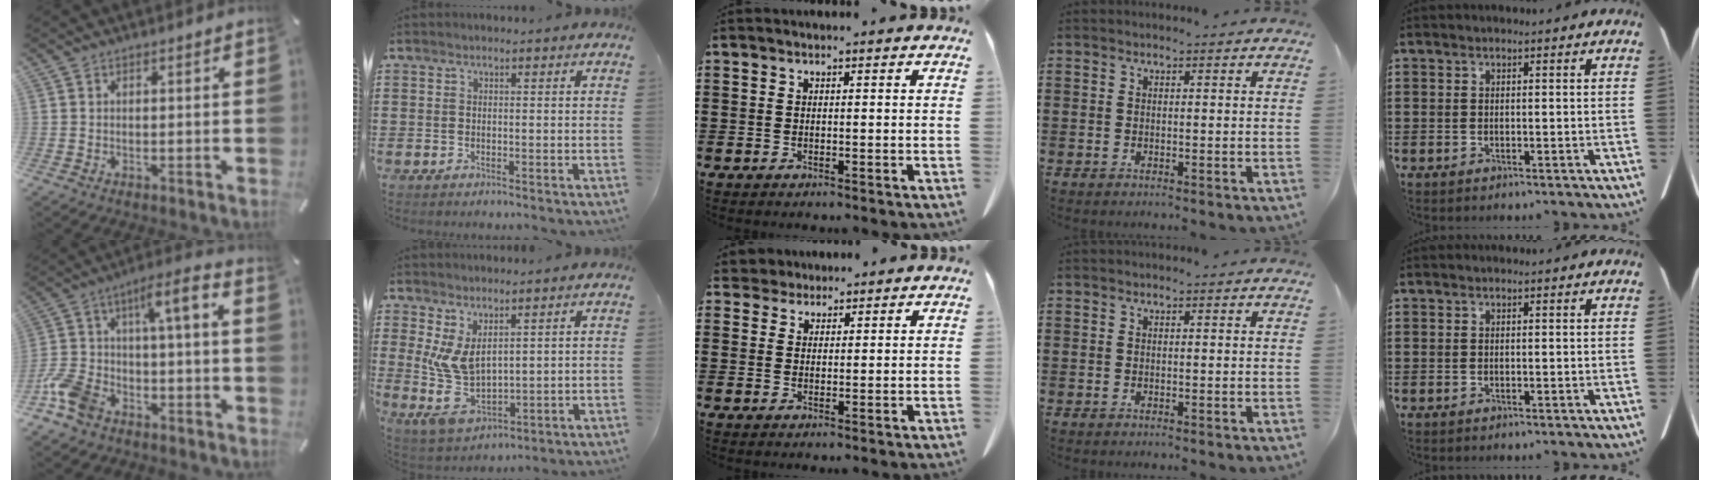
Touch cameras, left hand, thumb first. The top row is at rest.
{"thumb": {"total": 11.0, "force": [-4.6, 5.1, 8.6], "torque": [-0.166, 0.023, -0.092]}, "index": {"total": 7.7, "force": [1.9, 4.1, 6.2], "torque": [-0.145, -0.017, 0.038]}, "middle": {"total": 2.8, "force": [2.5, 1.2, 0.1], "torque": [-0.012, 0.002, 0.048]}}